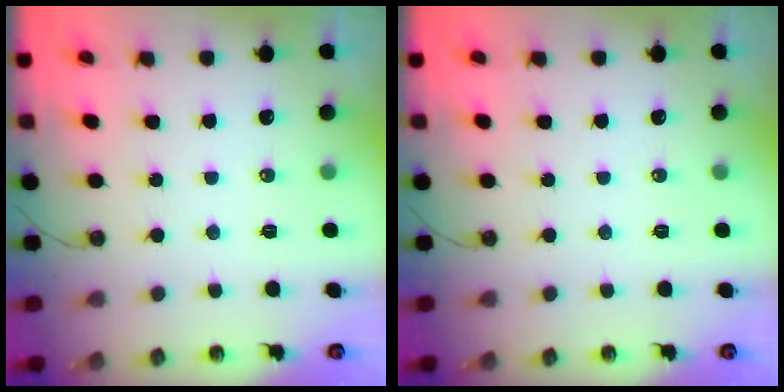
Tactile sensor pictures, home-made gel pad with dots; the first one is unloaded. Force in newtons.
{"total": 0.0}